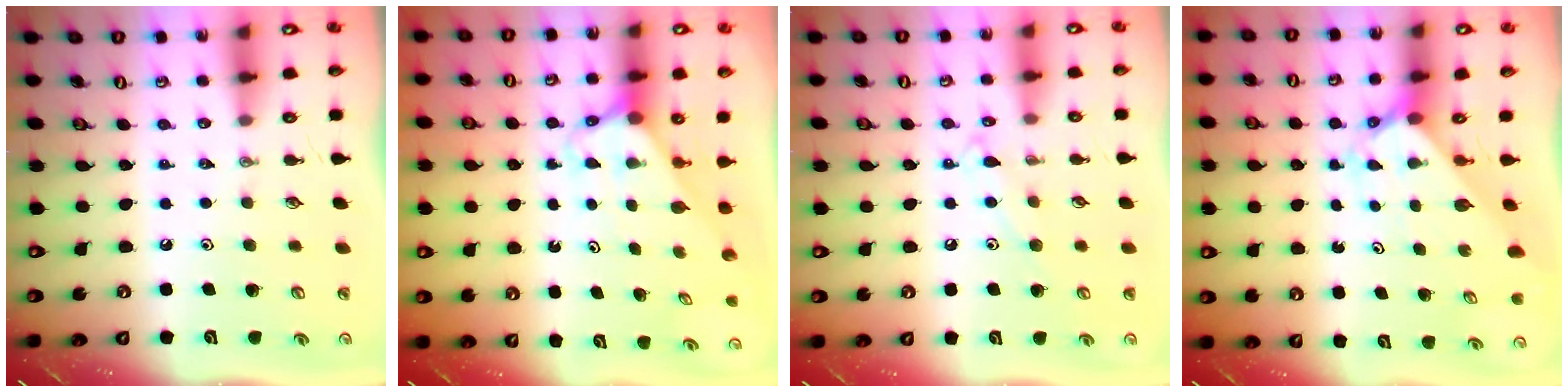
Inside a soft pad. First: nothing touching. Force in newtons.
{"total": 2.8, "press": 2.8, "slide": 0.1}
{"total": 8.0, "press": 8.0, "slide": 0.6}
{"total": 2.0, "press": 2.0, "slide": 0.2}